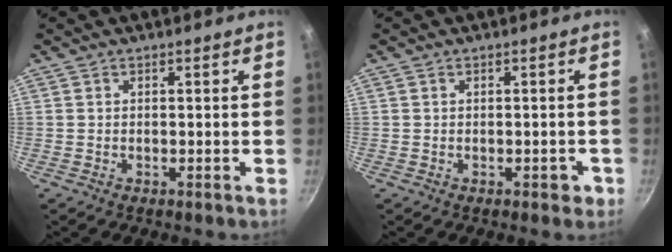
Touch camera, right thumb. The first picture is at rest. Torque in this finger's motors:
{"motor_torque": [0.23, 0.07, -0.21, 0.02, 0.12]}